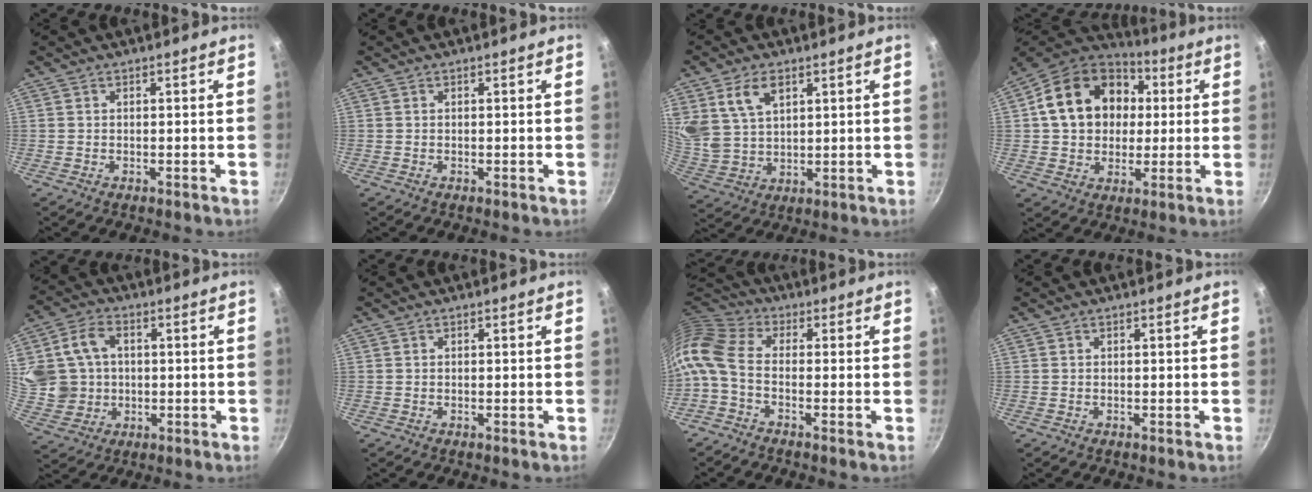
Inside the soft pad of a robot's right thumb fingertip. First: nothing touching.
{"total": 0.0}
{"total": 9.5, "force": [4.5, 5.9, 5.8], "torque": [-0.093, -0.020, 0.100]}
{"total": 19.7, "force": [3.6, 15.4, 11.7], "torque": [-0.178, 0.028, 0.052]}
{"total": 13.1, "force": [1.8, 10.8, 7.2], "torque": [-0.125, 0.008, 0.044]}
{"total": 0.0}
{"total": 9.7, "force": [-1.9, 5.5, 7.7], "torque": [-0.170, 0.029, -0.058]}
{"total": 0.0}